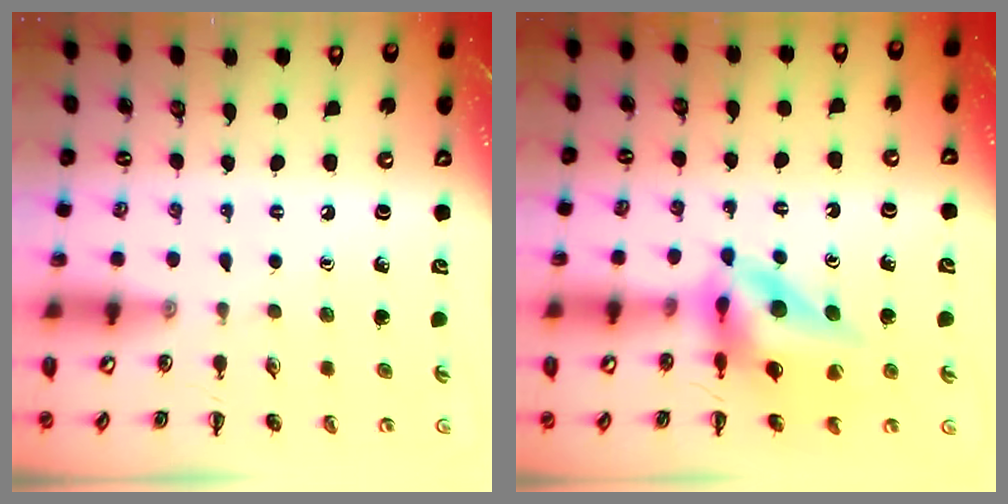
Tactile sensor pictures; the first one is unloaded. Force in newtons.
{"total": 12.4, "press": 11.8, "slide": 3.9}